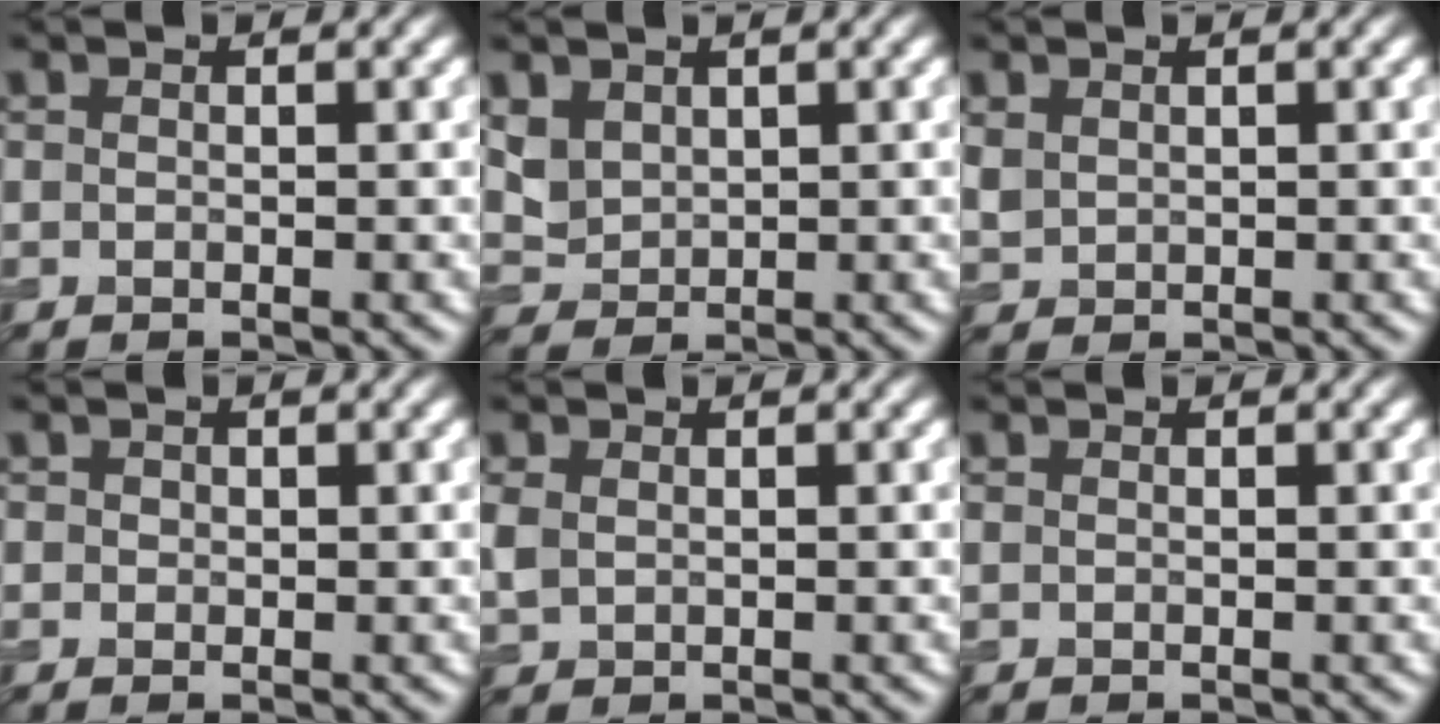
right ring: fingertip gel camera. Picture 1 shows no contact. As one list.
[{"total": 2.4, "force": [1.2, 1.8, 1.0], "torque": [-0.024, -0.004, 0.027]}, {"total": 1.1, "force": [0.7, 0.8, 0.4], "torque": [-0.013, -0.001, 0.019]}, {"total": 0.5, "force": [0.1, 0.5, 0.1], "torque": [0.004, -0.001, -0.003]}, {"total": 1.6, "force": [0.3, 1.3, 0.9], "torque": [-0.027, -0.001, 0.009]}, {"total": 0.0}]